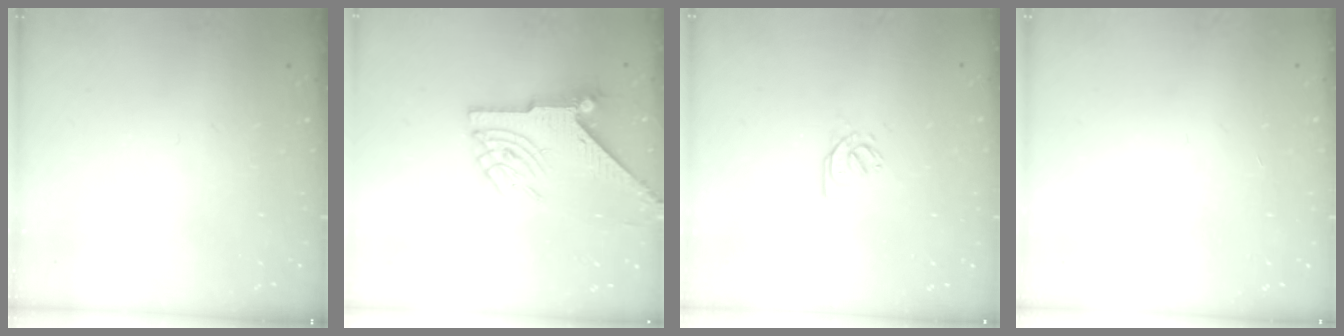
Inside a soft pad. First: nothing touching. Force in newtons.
{"total": 8.2, "press": 8.2, "slide": 0.9}
{"total": 3.5, "press": 3.5, "slide": 0.2}
{"total": 0.9, "press": 0.8, "slide": 0.2}